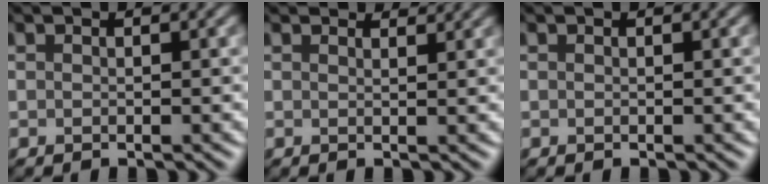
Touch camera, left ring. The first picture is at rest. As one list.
[{"total": 2.6, "force": [2.5, 0.2, 0.5], "torque": [-0.017, 0.002, 0.029]}, {"total": 0.0}]